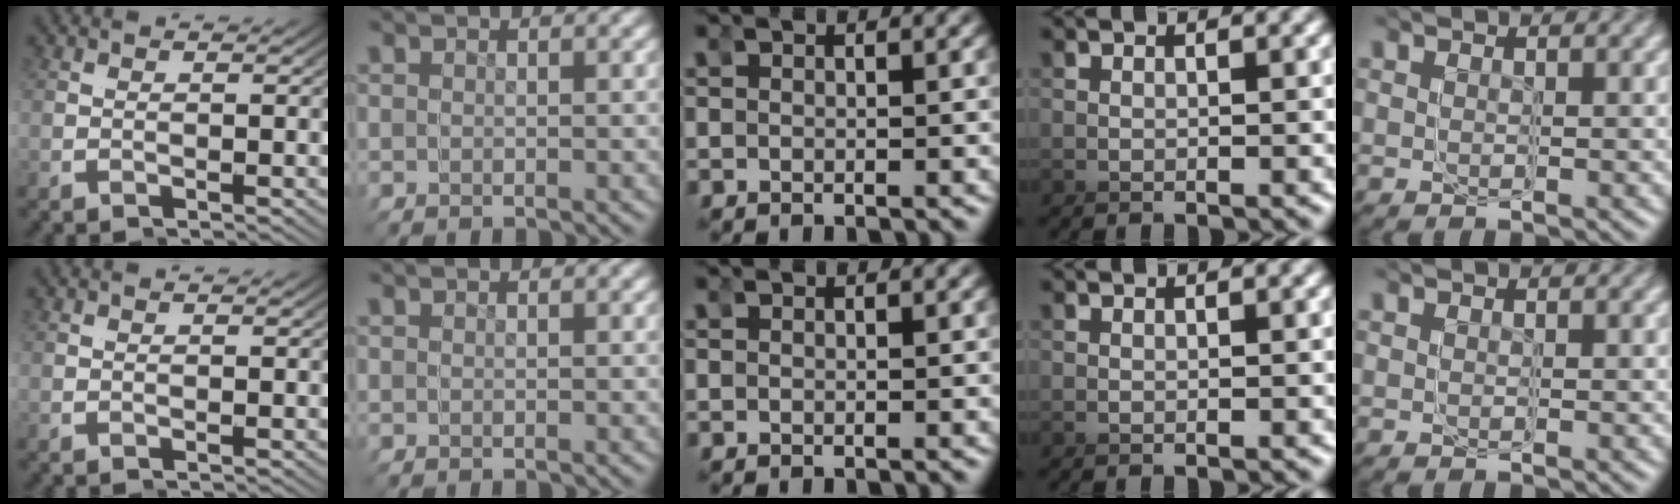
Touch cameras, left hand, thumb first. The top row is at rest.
{}